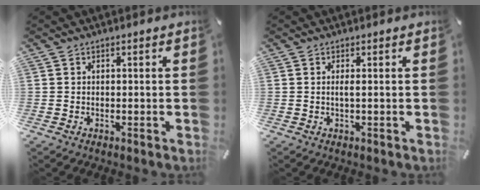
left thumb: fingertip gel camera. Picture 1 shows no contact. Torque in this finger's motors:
{"motor_torque": [0.13, 0.05, 0.06, 0.07, 0.00]}